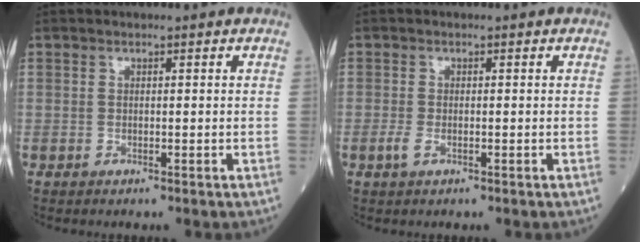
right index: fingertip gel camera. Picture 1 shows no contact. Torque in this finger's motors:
{"motor_torque": [0.10, -0.02, 0.01, 0.00]}